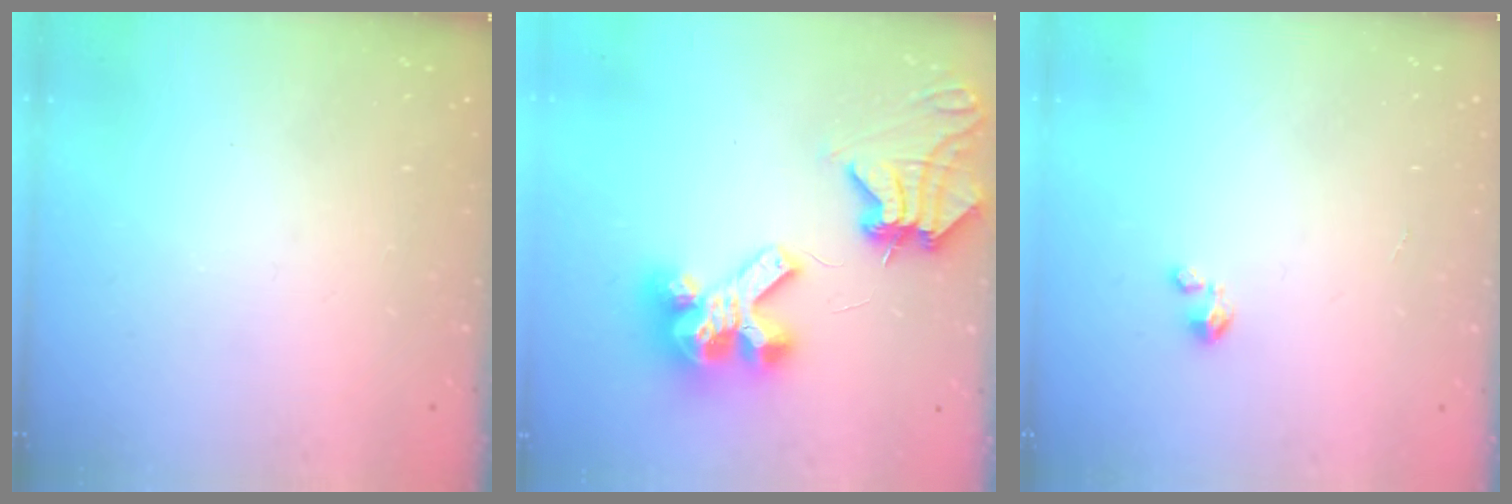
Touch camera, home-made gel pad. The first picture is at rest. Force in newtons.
{"total": 12.5, "press": 12.4, "slide": 1.5}
{"total": 1.5, "press": 1.5, "slide": 0.1}